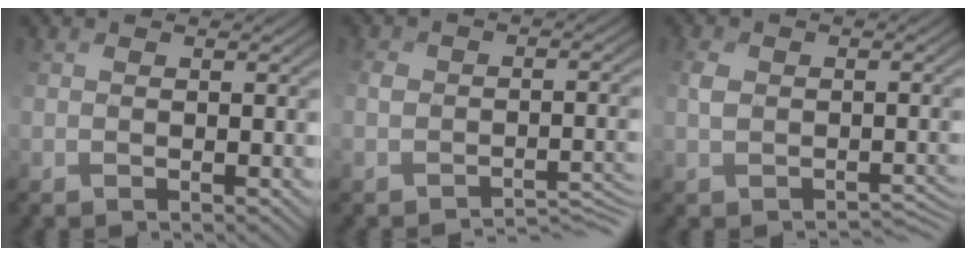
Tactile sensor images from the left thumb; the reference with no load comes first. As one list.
[{"total": 4.4, "force": [-3.8, 1.8, 1.3], "torque": [-0.015, 0.012, -0.056]}, {"total": 2.2, "force": [-1.4, 1.6, 0.8], "torque": [-0.006, 0.002, -0.026]}]